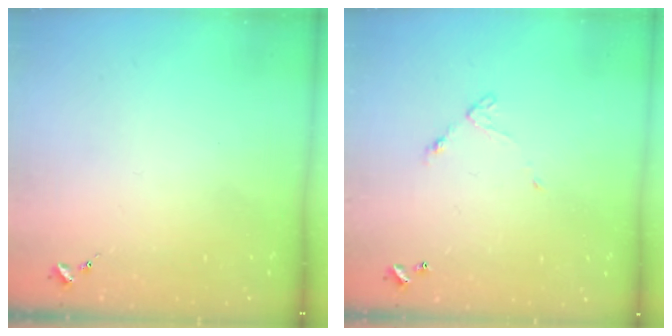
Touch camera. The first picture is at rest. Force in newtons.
{"total": 4.5, "press": 4.5, "slide": 0.3}